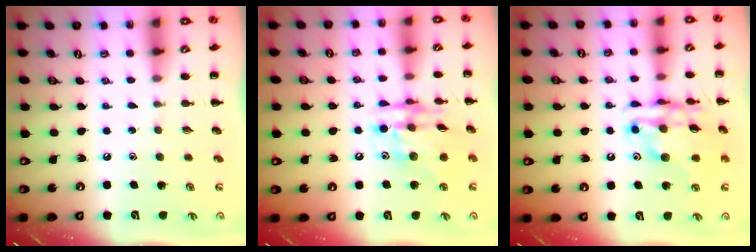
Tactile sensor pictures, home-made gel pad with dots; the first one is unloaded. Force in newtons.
{"total": 14.9, "press": 14.5, "slide": 3.3}
{"total": 15.4, "press": 15.3, "slide": 2.2}